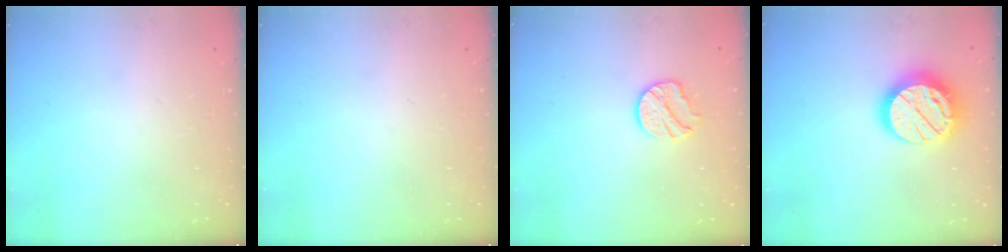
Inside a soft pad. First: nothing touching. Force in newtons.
{"total": 0.0}
{"total": 10.2, "press": 10.1, "slide": 0.7}
{"total": 17.3, "press": 17.2, "slide": 1.3}